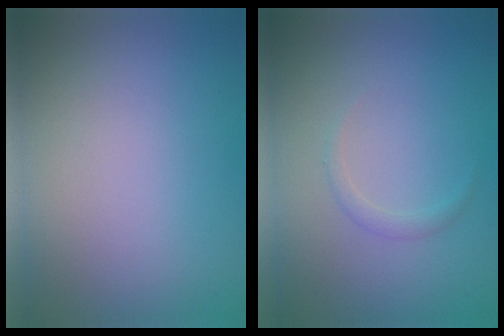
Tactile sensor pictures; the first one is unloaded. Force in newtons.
{"total": 0.9, "press": 0.9, "slide": 0.1}